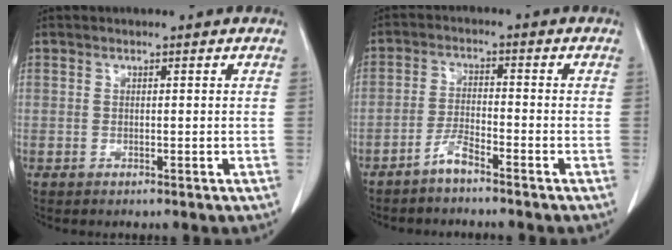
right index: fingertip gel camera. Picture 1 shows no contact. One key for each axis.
{"total": 3.3, "fx": -2.8, "fy": 0.2, "fz": 1.8, "tx": -0.041, "ty": -0.002, "tz": -0.055}